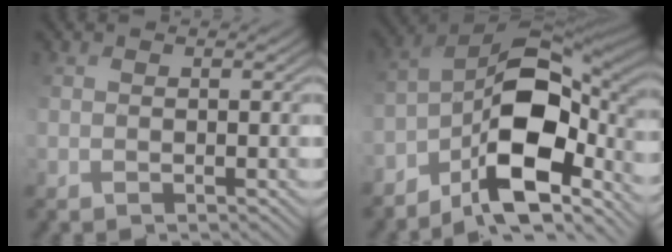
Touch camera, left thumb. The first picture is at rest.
{"total": 13.7, "force": [-6.6, 6.5, 10.1], "torque": [-0.185, -0.008, -0.128]}